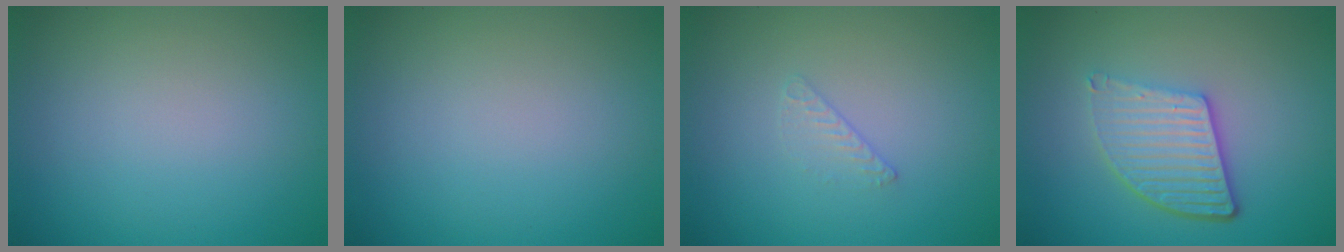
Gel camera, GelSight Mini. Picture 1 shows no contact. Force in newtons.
{"total": 0.0}
{"total": 0.6, "press": 0.3, "slide": 0.5}
{"total": 5.0, "press": 3.7, "slide": 3.4}